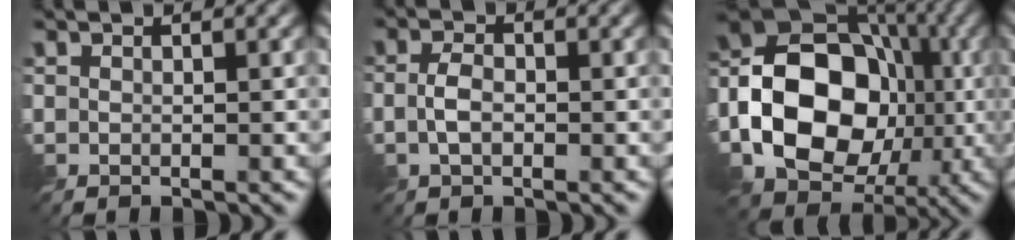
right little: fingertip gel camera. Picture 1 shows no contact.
{"total": 2.2, "force": [-0.7, 1.3, 1.7], "torque": [-0.037, 0.002, -0.017]}
{"total": 15.2, "force": [-3.0, 11.4, 9.6], "torque": [-0.165, 0.003, -0.066]}